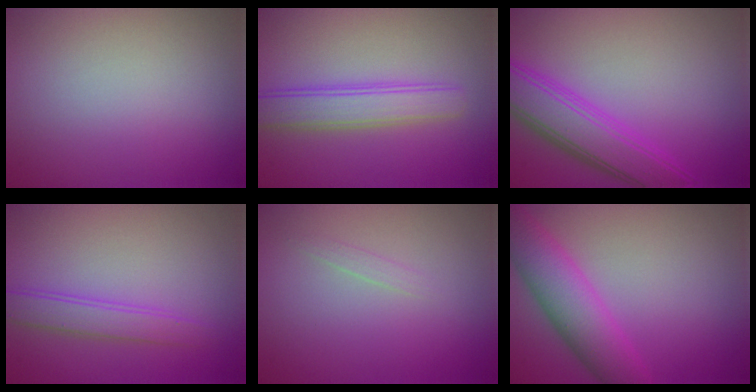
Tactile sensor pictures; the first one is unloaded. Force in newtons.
{"total": 3.6, "press": 3.6, "slide": 0.1}
{"total": 5.7, "press": 5.7, "slide": 0.3}
{"total": 2.5, "press": 2.5, "slide": 0.1}
{"total": 0.6, "press": 0.6, "slide": 0.0}
{"total": 5.7, "press": 5.7, "slide": 0.1}